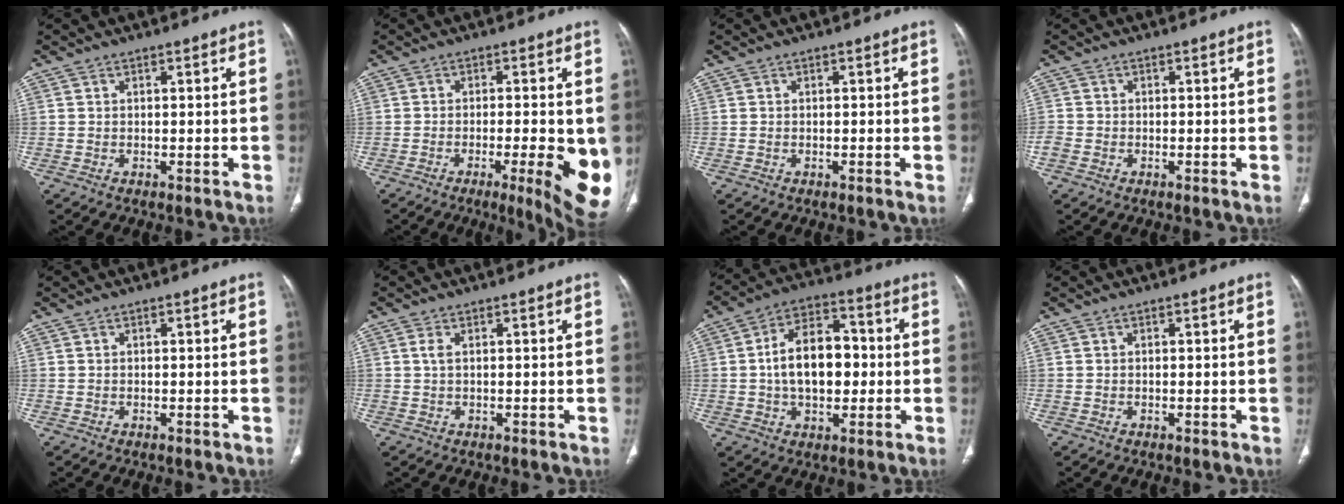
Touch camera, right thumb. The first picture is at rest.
{"total": 11.8, "force": [-3.2, 2.6, 11.1], "torque": [-0.132, -0.018, -0.041]}
{"total": 0.0}
{"total": 1.9, "force": [-0.8, 1.5, 0.7], "torque": [-0.017, 0.001, -0.020]}
{"total": 0.0}
{"total": 1.2, "force": [0.3, 0.5, 1.0], "torque": [-0.028, 0.005, 0.007]}
{"total": 13.8, "force": [-0.1, 8.6, 10.8], "torque": [-0.153, 0.028, -0.005]}
{"total": 0.0}